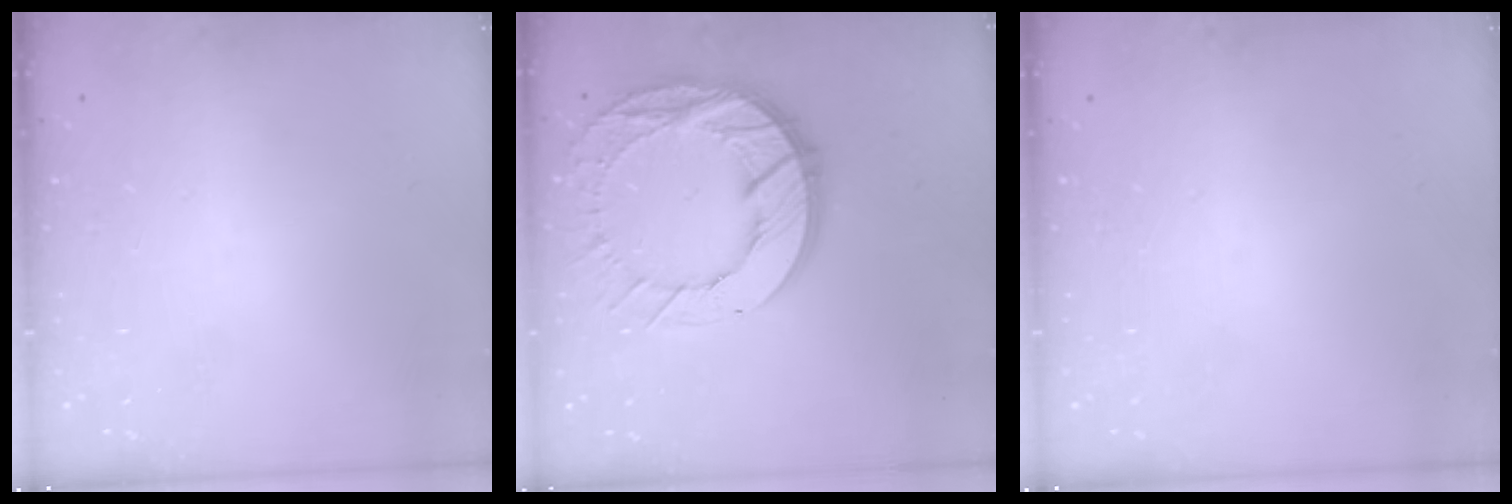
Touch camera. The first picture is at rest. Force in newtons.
{"total": 18.3, "press": 18.3, "slide": 1.6}
{"total": 0.0}